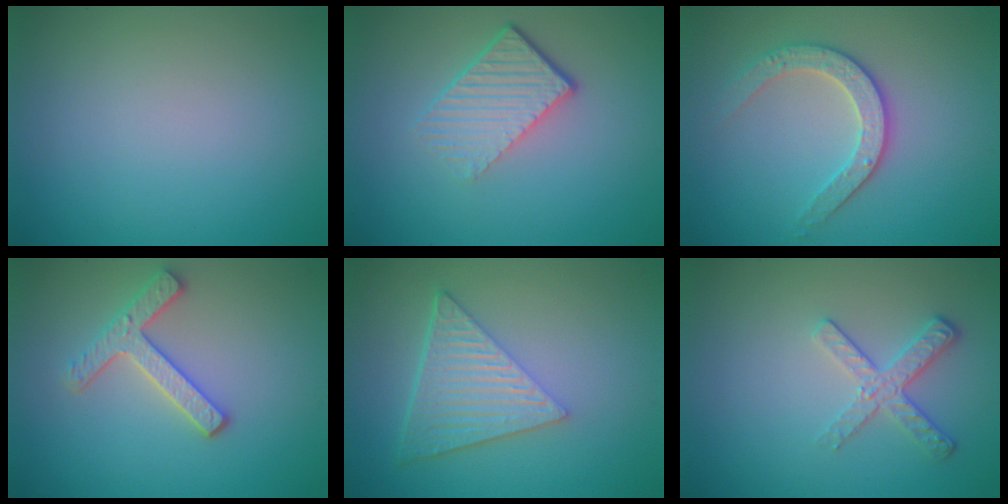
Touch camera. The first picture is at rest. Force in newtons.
{"total": 4.4, "press": 2.8, "slide": 3.3}
{"total": 2.9, "press": 2.9, "slide": 0.7}
{"total": 3.1, "press": 2.8, "slide": 1.2}
{"total": 6.4, "press": 4.5, "slide": 4.5}
{"total": 2.6, "press": 2.2, "slide": 1.4}